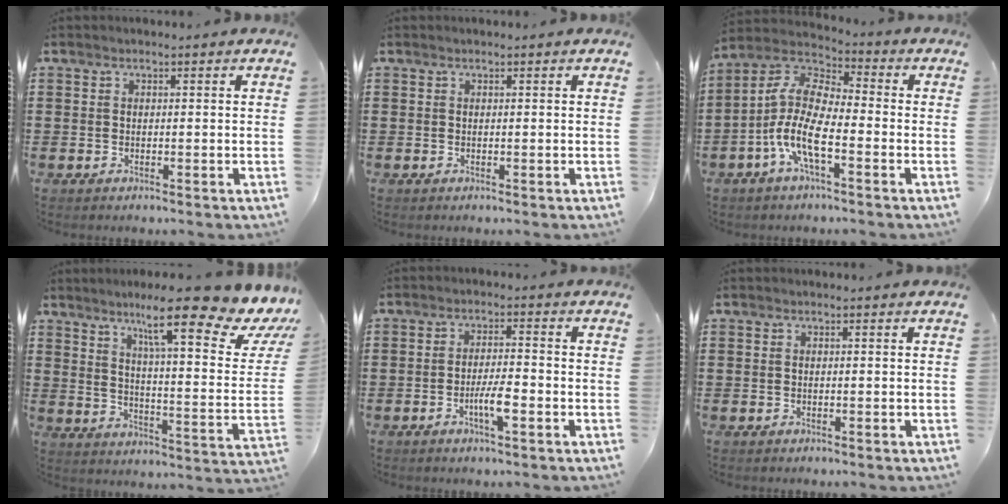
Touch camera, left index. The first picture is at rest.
{"total": 0.0}
{"total": 9.5, "force": [-4.3, 2.7, 8.1], "torque": [-0.216, -0.027, -0.099]}
{"total": 14.5, "force": [9.8, 0.5, 10.7], "torque": [-0.186, -0.062, 0.145]}
{"total": 4.6, "force": [-1.8, 1.0, 4.1], "torque": [-0.075, 0.005, -0.034]}
{"total": 0.0}